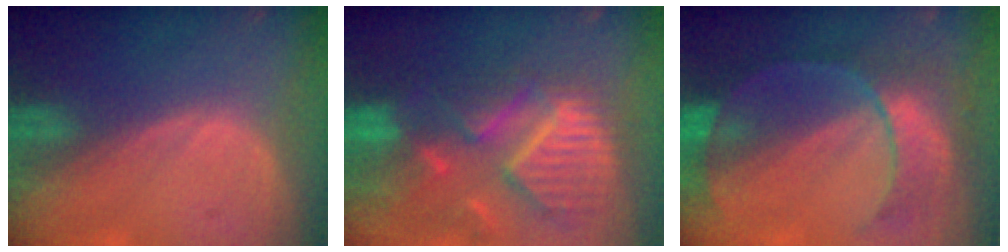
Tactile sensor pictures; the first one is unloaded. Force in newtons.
{"total": 11.9, "press": 10.4, "slide": 5.7}
{"total": 7.9, "press": 7.8, "slide": 1.3}